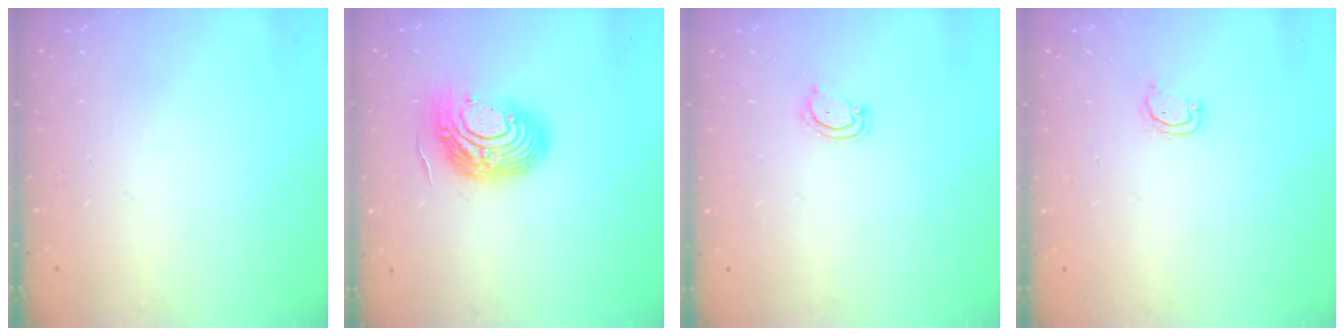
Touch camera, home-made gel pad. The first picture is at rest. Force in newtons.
{"total": 16.2, "press": 16.1, "slide": 1.2}
{"total": 3.6, "press": 3.6, "slide": 0.3}
{"total": 3.3, "press": 3.3, "slide": 0.2}